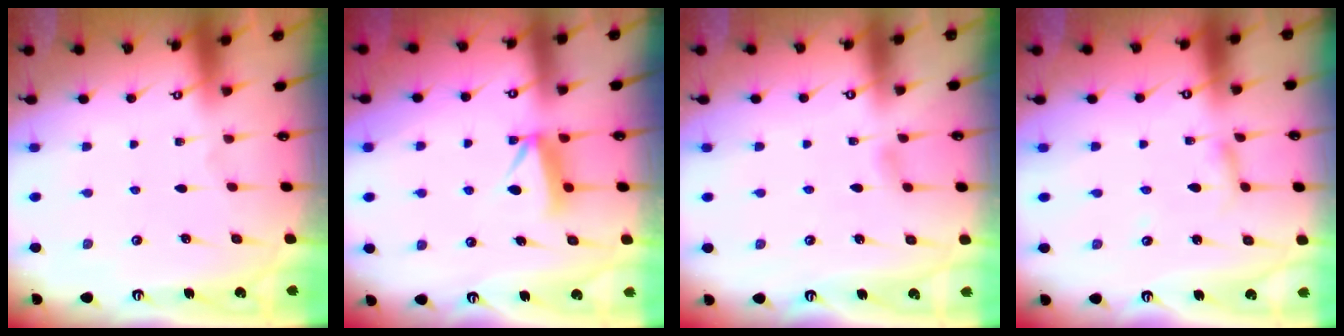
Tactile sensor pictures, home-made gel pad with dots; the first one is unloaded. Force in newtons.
{"total": 7.6, "press": 7.5, "slide": 0.9}
{"total": 6.2, "press": 6.2, "slide": 0.6}
{"total": 2.8, "press": 2.8, "slide": 0.2}